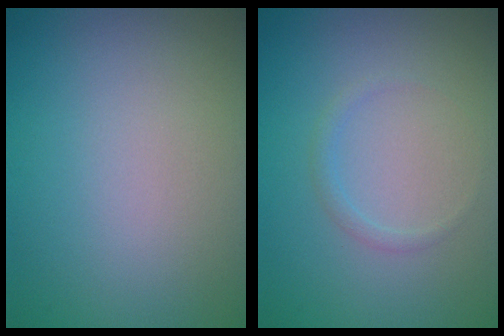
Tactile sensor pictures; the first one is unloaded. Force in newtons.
{"total": 0.8, "press": 0.8, "slide": 0.0}